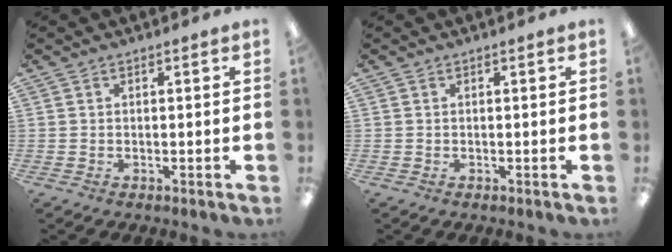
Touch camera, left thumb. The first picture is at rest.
{"total": 0.0}